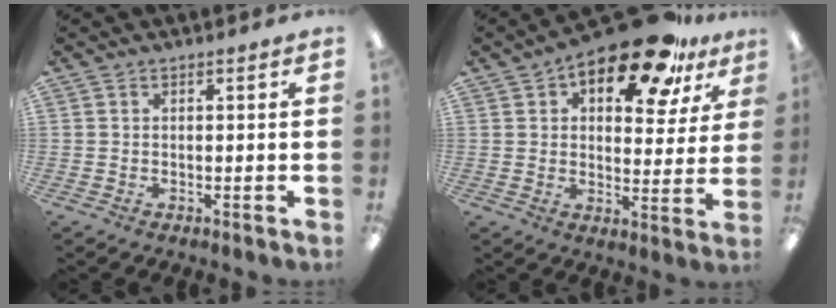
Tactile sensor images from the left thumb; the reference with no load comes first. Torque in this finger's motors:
{"motor_torque": [0.25, 0.87, 1.30, -1.47, 0.05]}